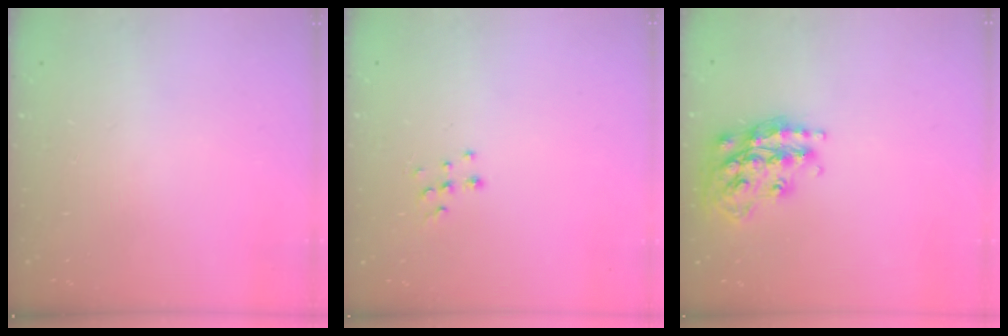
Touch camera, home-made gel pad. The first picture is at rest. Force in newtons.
{"total": 5.2, "press": 5.2, "slide": 0.3}
{"total": 18.0, "press": 17.9, "slide": 1.1}